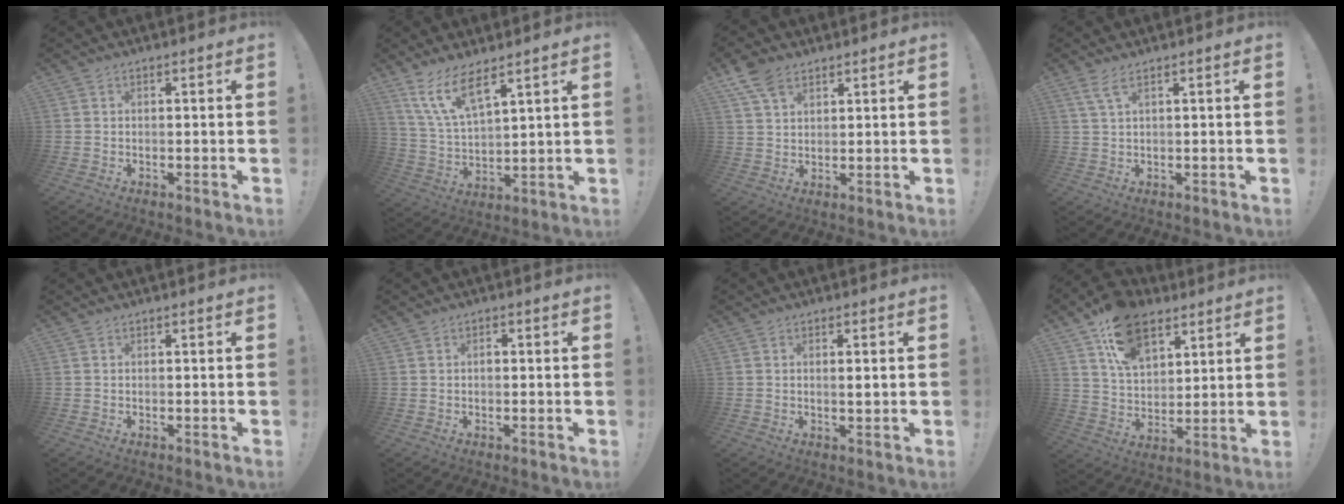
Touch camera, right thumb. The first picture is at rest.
{"total": 11.0, "force": [7.9, 3.1, 7.1], "torque": [-0.154, -0.034, 0.148]}
{"total": 7.1, "force": [4.9, 3.8, 3.5], "torque": [-0.067, -0.018, 0.094]}
{"total": 3.5, "force": [1.8, 0.7, 2.9], "torque": [-0.062, 0.001, 0.034]}
{"total": 0.0}
{"total": 1.2, "force": [-0.2, 0.9, 0.8], "torque": [-0.013, 0.003, -0.005]}
{"total": 1.7, "force": [0.3, 0.0, 1.7], "torque": [-0.019, -0.009, 0.001]}
{"total": 16.6, "force": [10.0, 10.3, 8.5], "torque": [-0.143, -0.047, 0.184]}